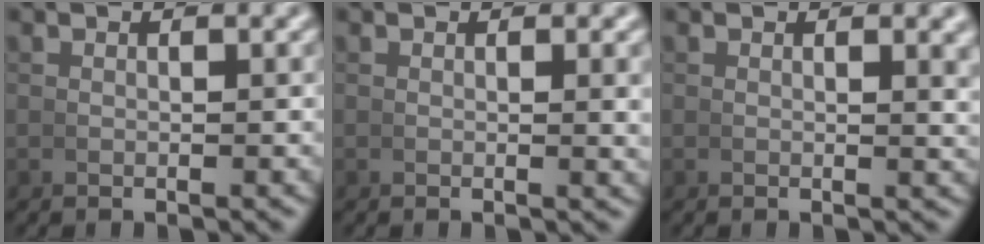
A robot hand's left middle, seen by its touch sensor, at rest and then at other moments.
{"total": 0.8, "force": [0.4, 0.0, 0.7], "torque": [-0.011, 0.002, 0.007]}
{"total": 1.0, "force": [0.7, 0.0, 0.7], "torque": [-0.010, -0.001, 0.011]}